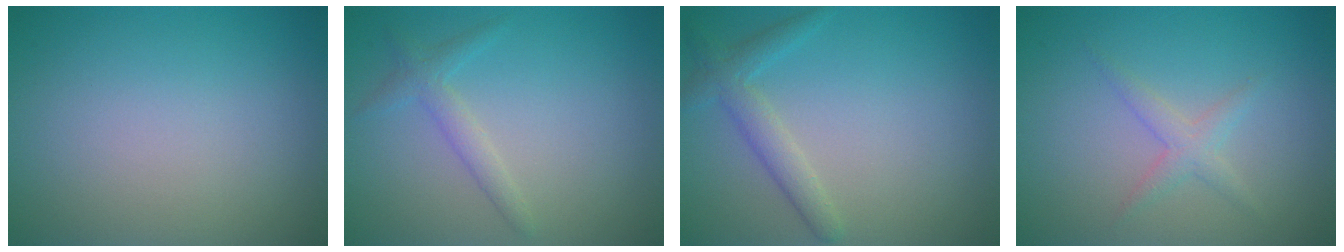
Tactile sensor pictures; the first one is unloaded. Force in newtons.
{"total": 1.7, "press": 1.7, "slide": 0.1}
{"total": 2.5, "press": 2.5, "slide": 0.1}
{"total": 1.6, "press": 1.6, "slide": 0.1}